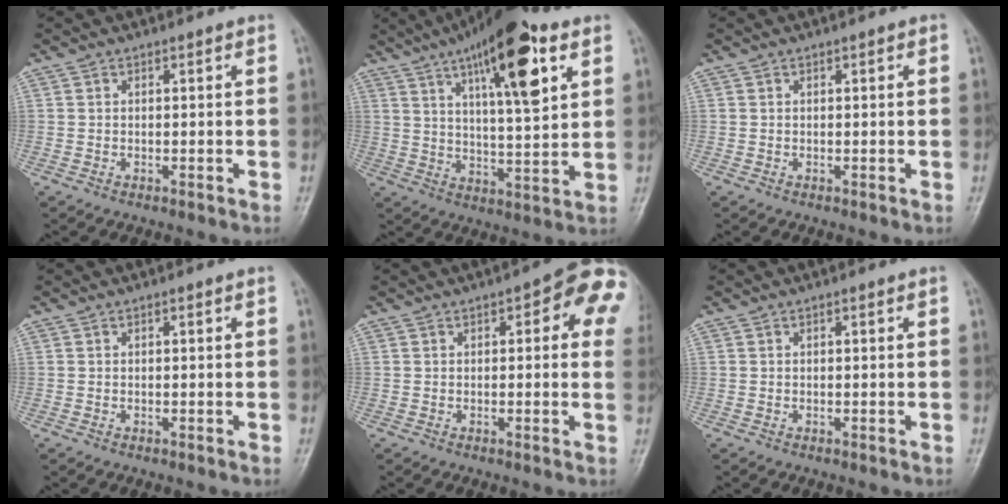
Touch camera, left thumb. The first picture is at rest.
{"total": 18.2, "force": [8.6, 5.2, 15.1], "torque": [-0.214, -0.024, 0.135]}
{"total": 0.6, "force": [0.2, 0.2, 0.5], "torque": [-0.009, 0.001, 0.002]}
{"total": 0.0}
{"total": 10.2, "force": [2.9, 3.9, 8.9], "torque": [-0.068, 0.010, 0.021]}
{"total": 0.0}